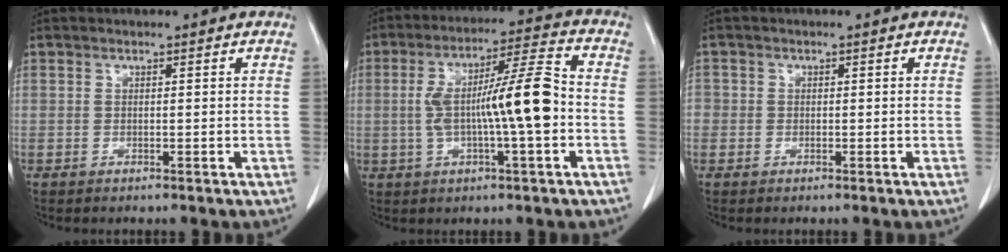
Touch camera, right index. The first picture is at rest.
{"total": 12.4, "force": [-1.1, 1.0, 12.3], "torque": [-0.217, 0.022, -0.021]}
{"total": 1.5, "force": [-0.4, 1.4, 0.2], "torque": [0.003, 0.004, -0.011]}